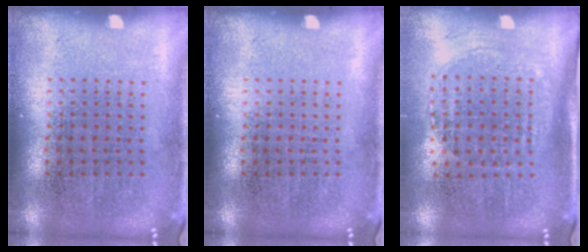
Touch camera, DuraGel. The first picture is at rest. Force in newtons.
{"total": 0.0}
{"total": 1.5, "press": 1.2, "slide": 0.8}